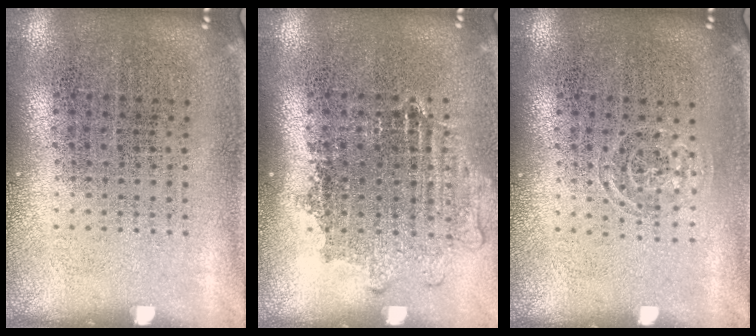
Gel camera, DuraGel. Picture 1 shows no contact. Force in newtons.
{"total": 1.1, "press": 1.1, "slide": 0.4}
{"total": 0.8, "press": 0.6, "slide": 0.6}